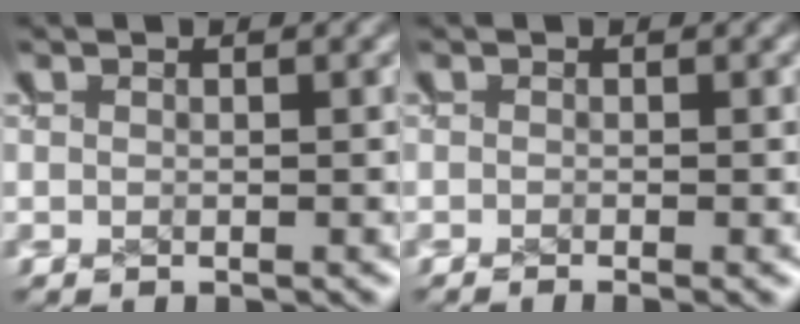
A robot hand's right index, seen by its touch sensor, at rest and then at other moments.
{"total": 0.9, "force": [-0.7, 0.3, 0.5], "torque": [0.000, -0.003, -0.011]}